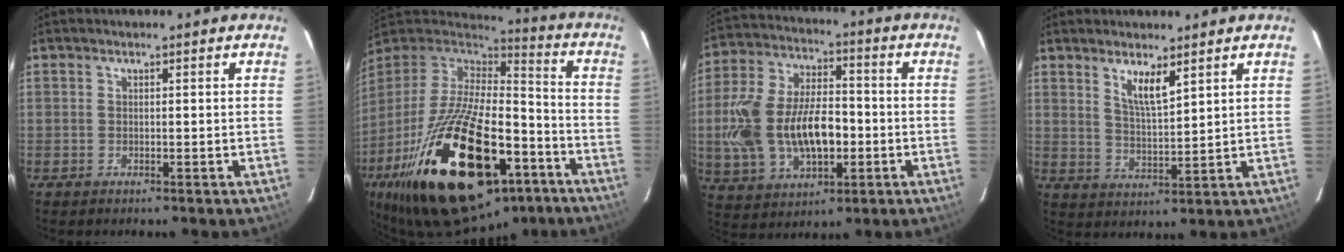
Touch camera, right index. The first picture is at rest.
{"total": 36.7, "force": [-18.9, 16.5, 26.8], "torque": [-0.508, -0.028, -0.287]}
{"total": 18.9, "force": [-2.7, 10.9, 15.2], "torque": [-0.333, 0.007, -0.036]}
{"total": 5.5, "force": [3.5, 1.2, 4.1], "torque": [-0.076, -0.007, 0.068]}